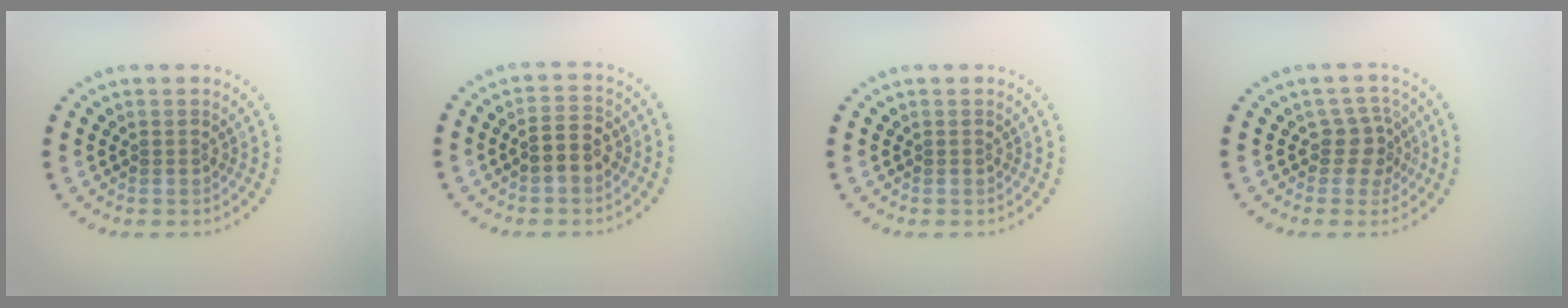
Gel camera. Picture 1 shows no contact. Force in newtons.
{"total": 2.7, "press": 2.7, "slide": 0.5}
{"total": 0.0}
{"total": 2.5, "press": 1.9, "slide": 1.6}